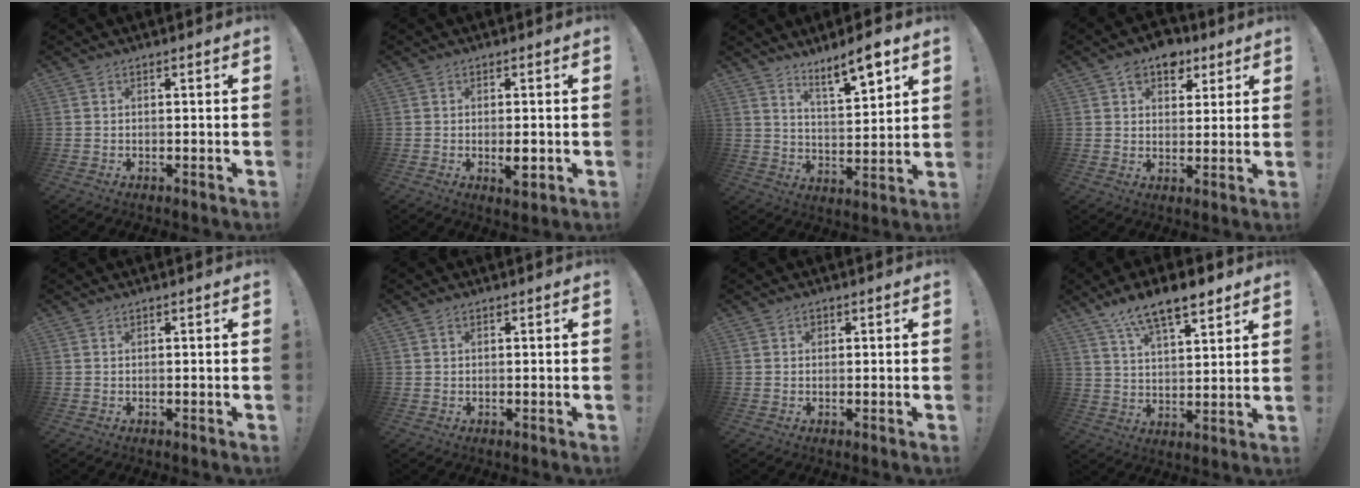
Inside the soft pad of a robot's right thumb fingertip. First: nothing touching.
{"total": 3.9, "force": [-0.7, 1.3, 3.7], "torque": [-0.048, -0.002, -0.010]}
{"total": 10.2, "force": [7.8, 1.8, 6.3], "torque": [-0.094, -0.055, 0.129]}
{"total": 8.8, "force": [5.5, 6.3, 2.9], "torque": [-0.035, -0.029, 0.104]}
{"total": 0.0}
{"total": 0.7, "force": [0.4, 0.5, 0.3], "torque": [-0.001, 0.000, 0.006]}
{"total": 1.0, "force": [0.3, 0.9, 0.3], "torque": [-0.002, 0.001, 0.004]}
{"total": 12.0, "force": [8.7, 4.2, 7.1], "torque": [-0.117, -0.047, 0.153]}